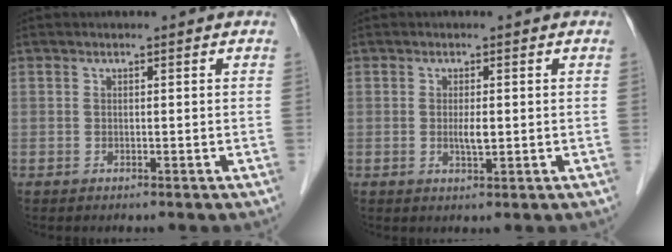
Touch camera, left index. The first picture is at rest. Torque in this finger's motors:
{"motor_torque": [0.49, 0.58, 0.11, 0.03]}